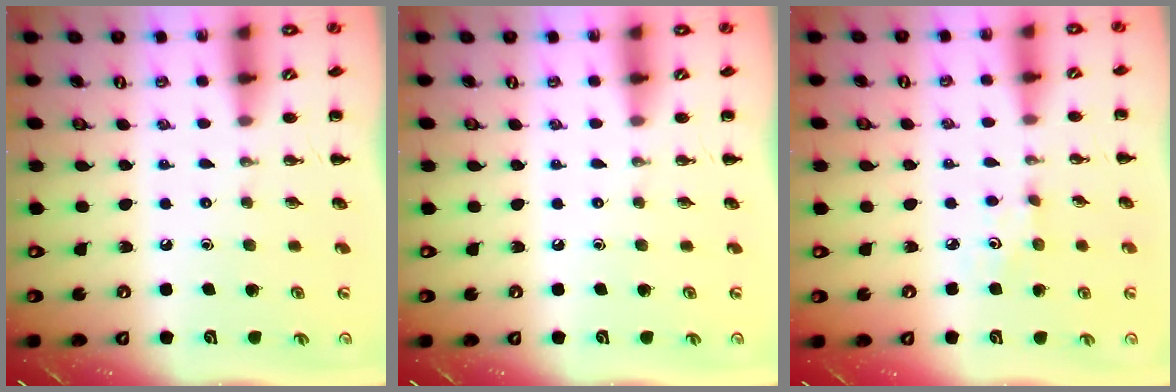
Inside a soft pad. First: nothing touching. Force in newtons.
{"total": 0.0}
{"total": 2.8, "press": 2.7, "slide": 0.7}